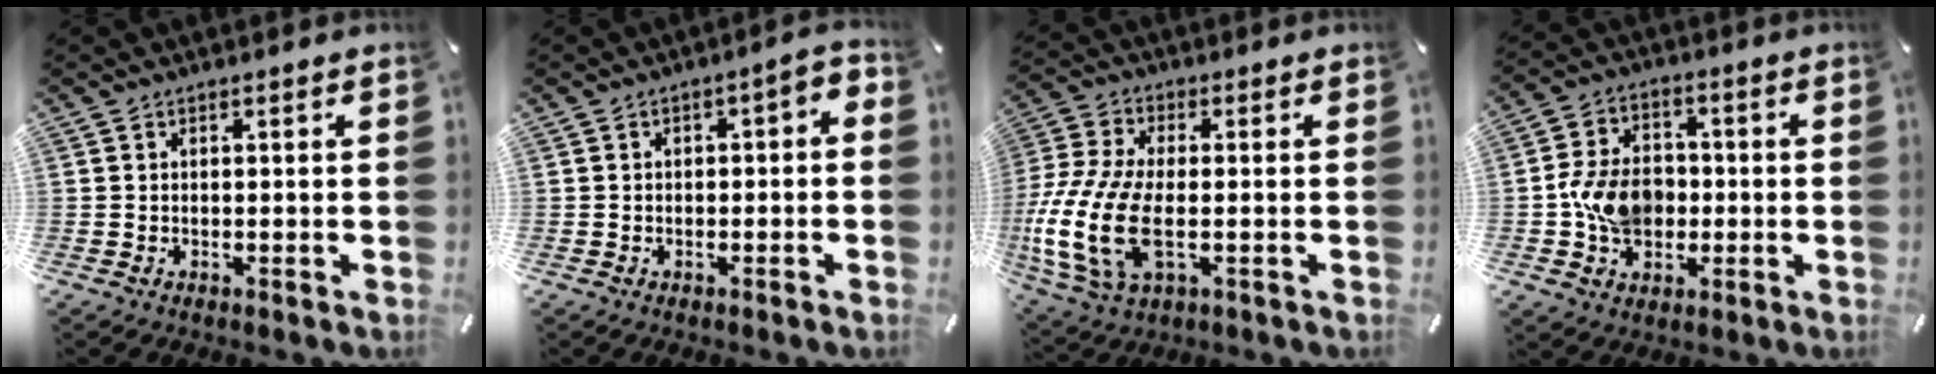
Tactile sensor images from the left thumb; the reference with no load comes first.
{"total": 3.4, "force": [-1.5, 1.9, 2.4], "torque": [-0.042, 0.018, -0.030]}
{"total": 16.1, "force": [-2.7, 8.3, 13.5], "torque": [-0.308, -0.017, -0.048]}
{"total": 10.0, "force": [-1.3, 7.9, 5.9], "torque": [-0.120, 0.019, -0.018]}